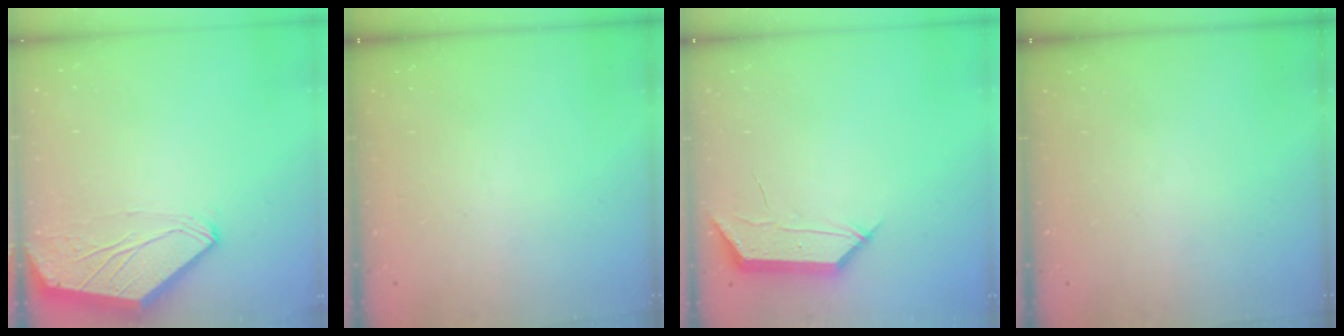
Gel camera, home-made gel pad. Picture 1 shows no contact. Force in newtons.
{"total": 0.0}
{"total": 7.2, "press": 7.2, "slide": 0.8}
{"total": 0.0}